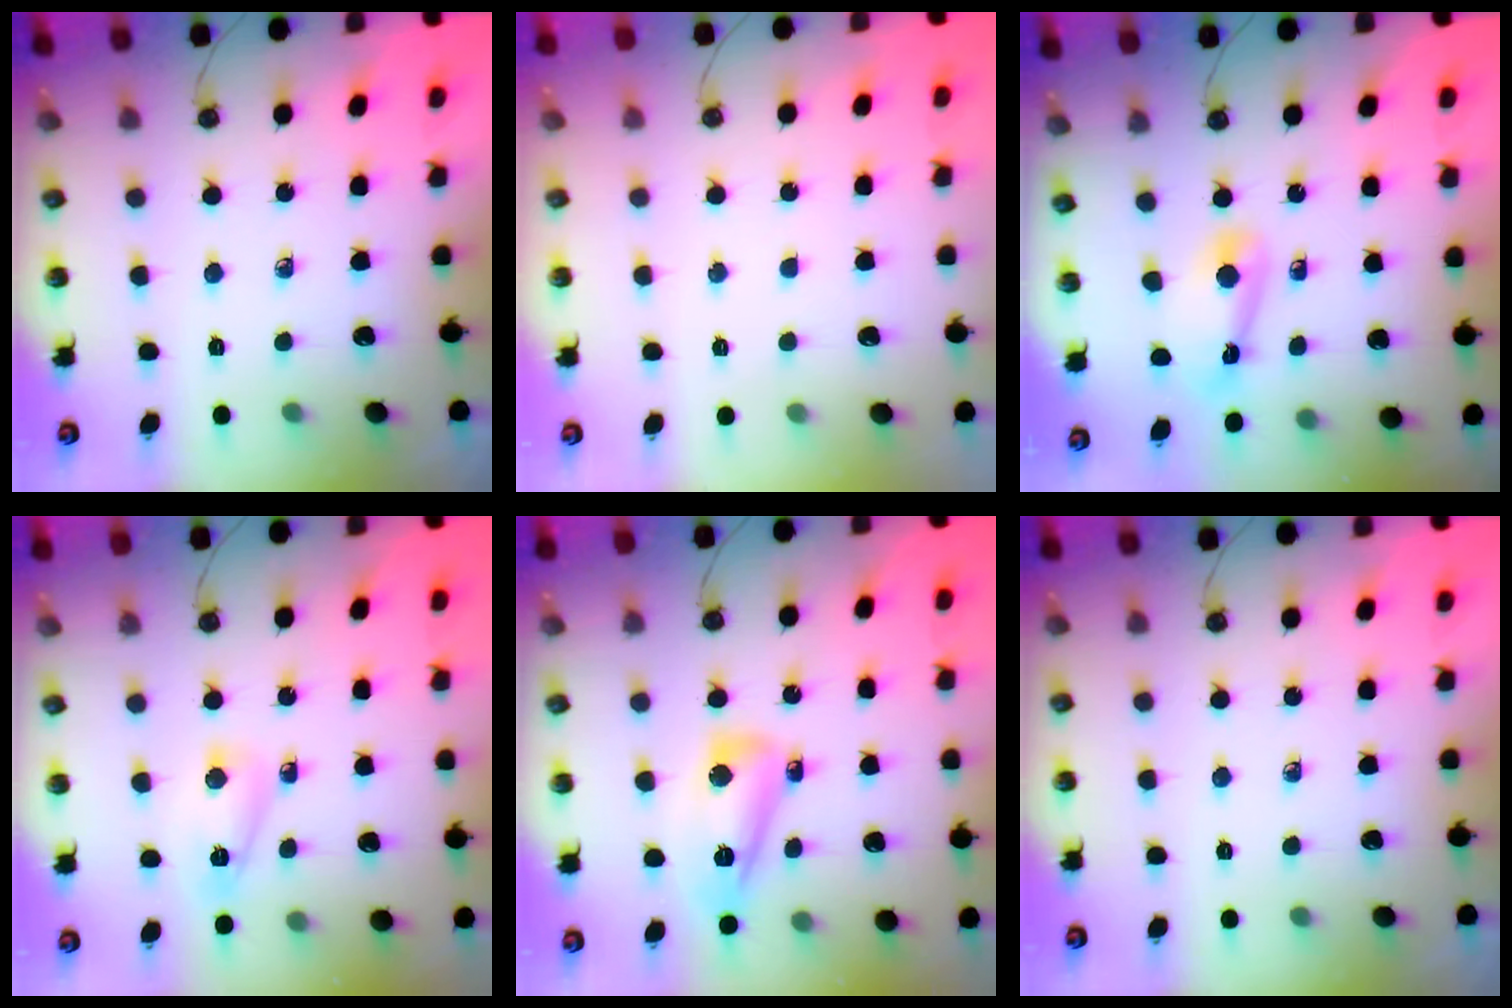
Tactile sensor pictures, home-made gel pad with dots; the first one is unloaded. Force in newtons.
{"total": 1.8, "press": 1.7, "slide": 0.6}
{"total": 10.0, "press": 6.9, "slide": 7.3}
{"total": 5.0, "press": 5.0, "slide": 0.4}
{"total": 12.6, "press": 12.5, "slide": 1.3}
{"total": 0.0}